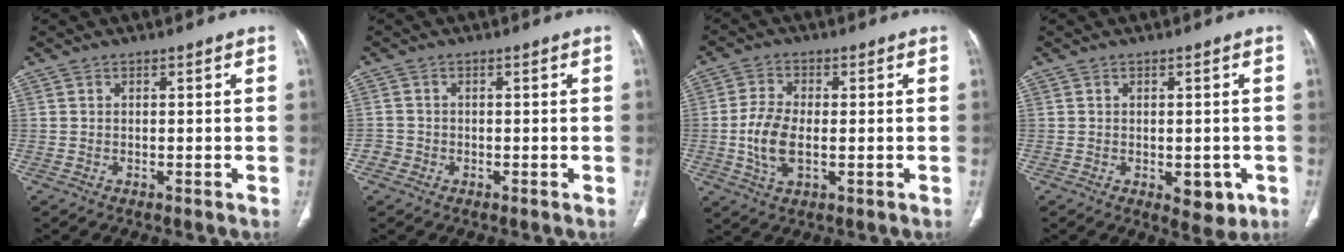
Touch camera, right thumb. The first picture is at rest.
{"total": 1.8, "force": [-0.8, 1.6, 0.1], "torque": [0.003, 0.009, -0.021]}
{"total": 8.0, "force": [-0.8, 4.3, 6.7], "torque": [-0.141, 0.000, -0.015]}
{"total": 5.1, "force": [-1.6, 2.9, 3.9], "torque": [-0.026, -0.003, -0.010]}